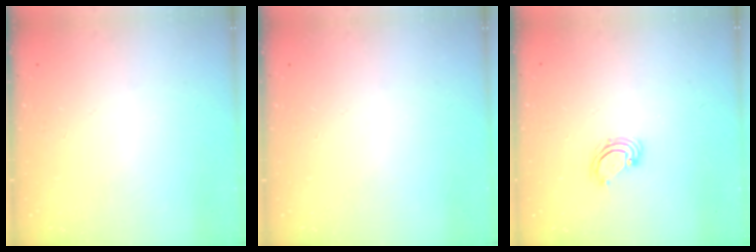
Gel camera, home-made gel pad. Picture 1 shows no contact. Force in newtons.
{"total": 0.0}
{"total": 3.3, "press": 3.3, "slide": 0.3}